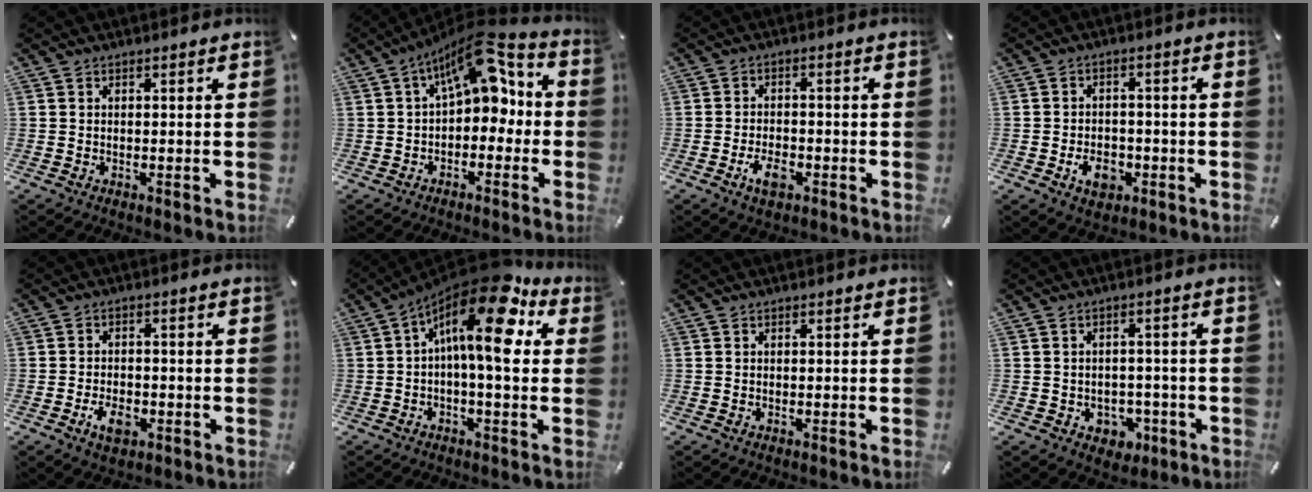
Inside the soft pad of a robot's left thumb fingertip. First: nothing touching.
{"total": 13.1, "force": [6.1, 6.8, 9.4], "torque": [-0.143, -0.036, 0.106]}
{"total": 5.0, "force": [-2.5, 2.7, 3.5], "torque": [-0.074, 0.006, -0.047]}
{"total": 6.5, "force": [-2.5, 4.6, 3.9], "torque": [-0.073, 0.006, -0.046]}
{"total": 5.4, "force": [-2.4, 3.2, 3.6], "torque": [-0.078, 0.007, -0.044]}
{"total": 16.5, "force": [6.4, 5.0, 14.4], "torque": [-0.249, -0.048, 0.098]}
{"total": 0.0}
{"total": 5.1, "force": [-1.4, 4.5, 2.0], "torque": [-0.021, 0.008, -0.025]}